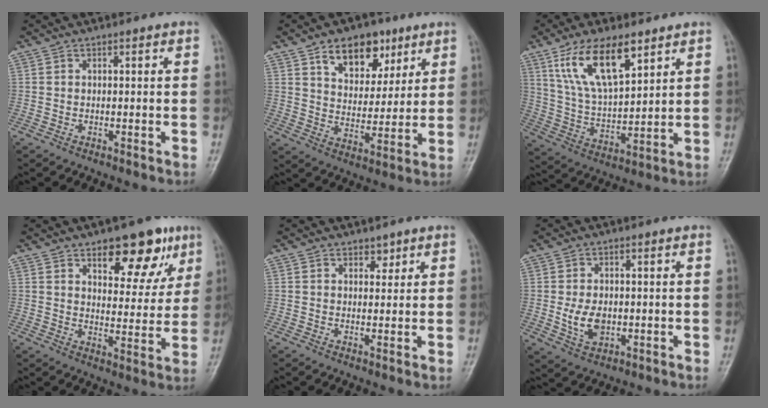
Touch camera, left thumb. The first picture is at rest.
{"total": 11.9, "force": [6.8, 7.6, 6.2], "torque": [-0.058, -0.033, 0.113]}
{"total": 14.4, "force": [8.1, 5.9, 10.3], "torque": [-0.171, -0.030, 0.163]}
{"total": 13.4, "force": [7.8, 6.5, 8.8], "torque": [-0.065, -0.037, 0.108]}
{"total": 2.0, "force": [1.4, 1.3, 0.6], "torque": [0.011, -0.008, 0.018]}
{"total": 5.8, "force": [-0.6, 4.0, 4.2], "torque": [-0.065, -0.005, -0.002]}